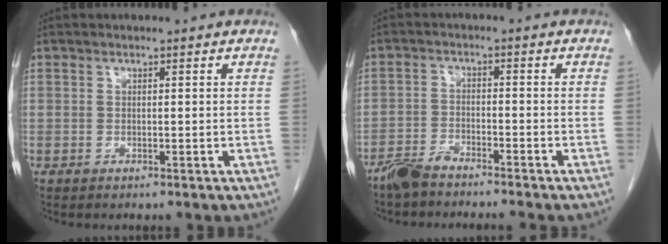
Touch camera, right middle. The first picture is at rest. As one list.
[{"total": 4.1, "force": [-3.8, 0.1, 1.5], "torque": [-0.032, -0.013, -0.076]}]